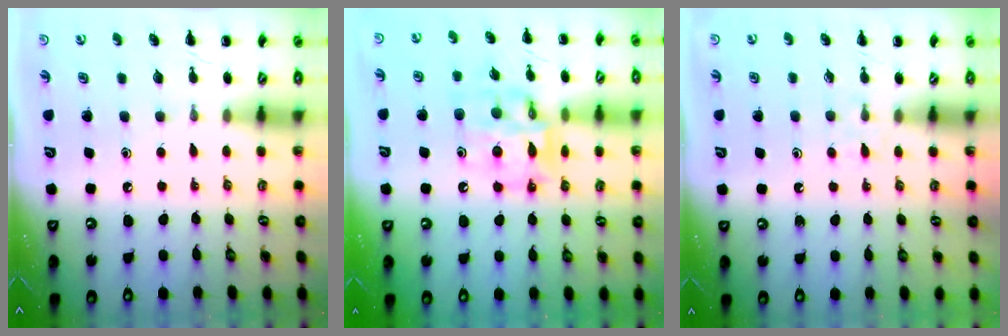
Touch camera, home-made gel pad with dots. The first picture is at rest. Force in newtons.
{"total": 13.2, "press": 12.9, "slide": 2.7}
{"total": 2.9, "press": 2.6, "slide": 1.3}